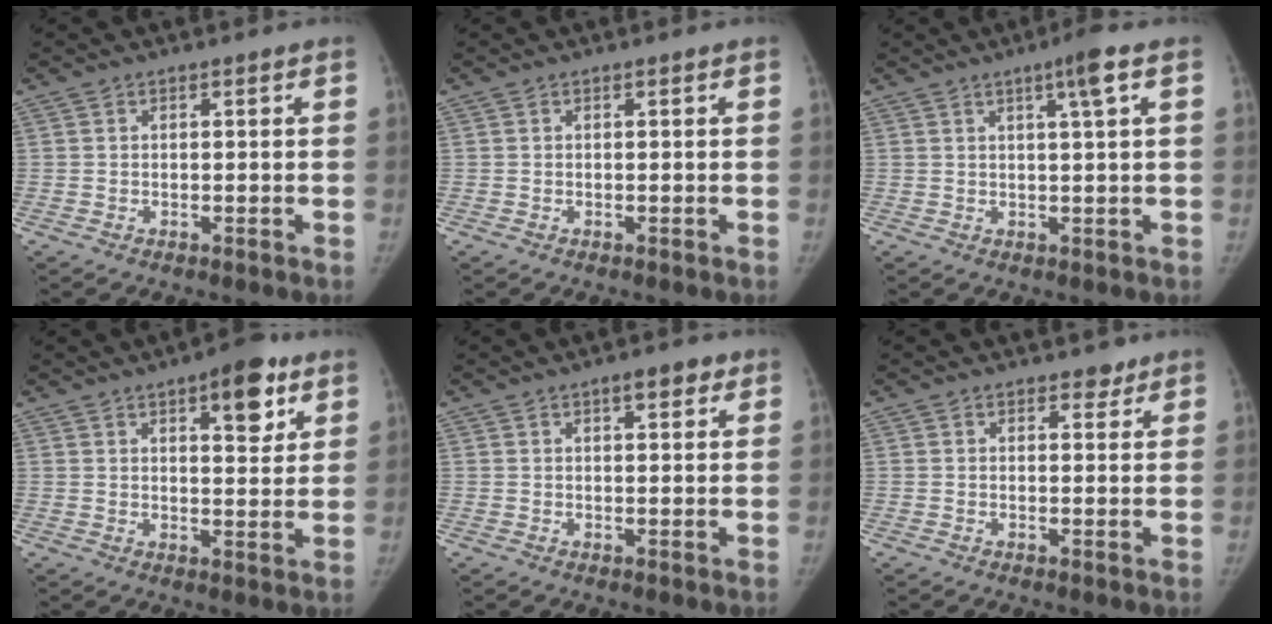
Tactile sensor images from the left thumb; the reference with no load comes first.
{"total": 0.0}
{"total": 3.1, "force": [1.1, -0.2, 2.8], "torque": [-0.048, 0.002, 0.020]}
{"total": 9.5, "force": [5.0, 3.9, 7.1], "torque": [-0.068, -0.020, 0.067]}
{"total": 3.8, "force": [2.1, 1.7, 2.6], "torque": [-0.020, -0.006, 0.025]}
{"total": 1.9, "force": [1.4, 1.2, 0.4], "torque": [0.012, -0.008, 0.015]}